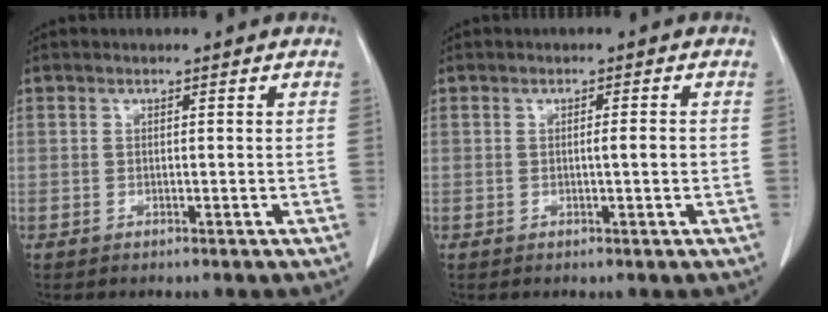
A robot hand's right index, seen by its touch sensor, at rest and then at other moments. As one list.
[{"total": 1.6, "force": [-0.2, -0.1, 1.6], "torque": [-0.025, 0.000, -0.003]}]